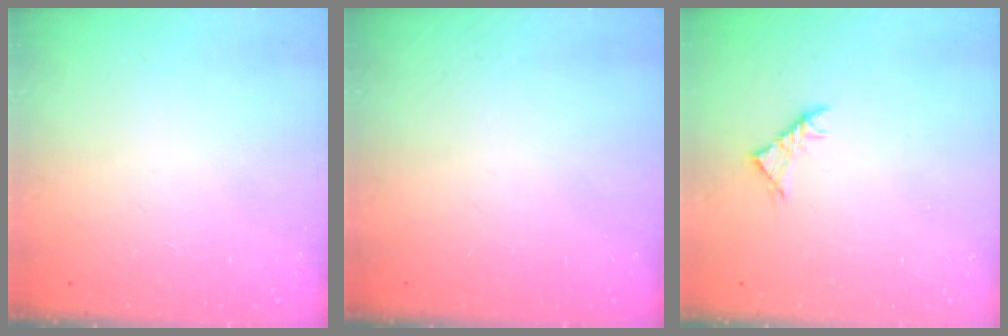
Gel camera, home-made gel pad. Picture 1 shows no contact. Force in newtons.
{"total": 0.0}
{"total": 2.9, "press": 2.8, "slide": 0.8}